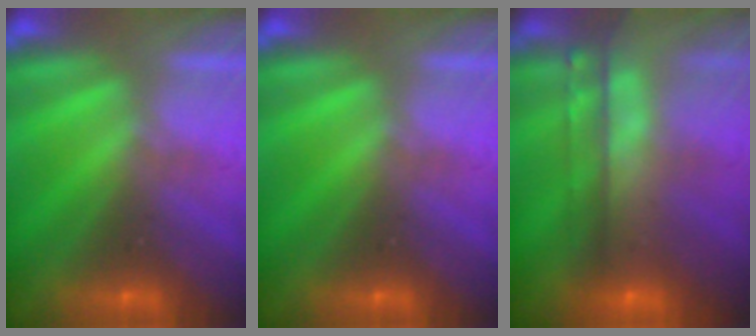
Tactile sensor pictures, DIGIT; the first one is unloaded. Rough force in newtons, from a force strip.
{"total": 0.0}
{"total": 7.6}